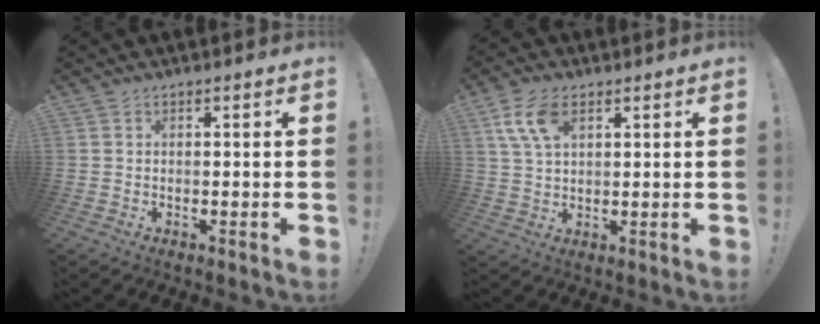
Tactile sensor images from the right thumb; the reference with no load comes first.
{"total": 8.9, "force": [3.9, 4.7, 6.5], "torque": [-0.119, -0.003, 0.074]}